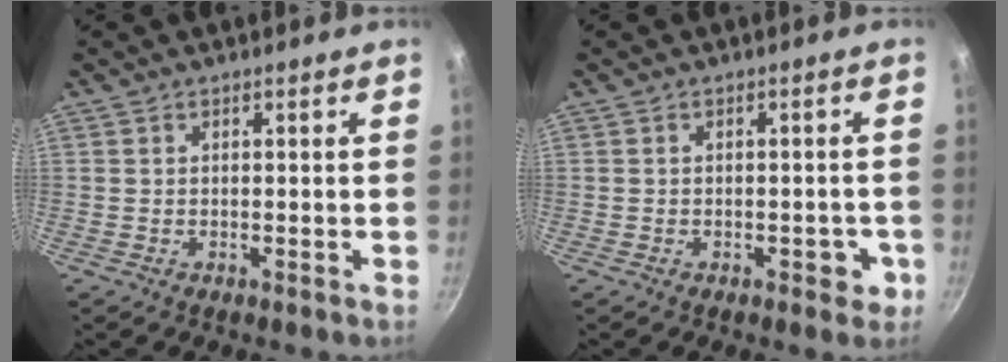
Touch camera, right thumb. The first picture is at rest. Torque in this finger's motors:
{"motor_torque": [0.25, 0.68, -0.33, -0.04, 0.09]}